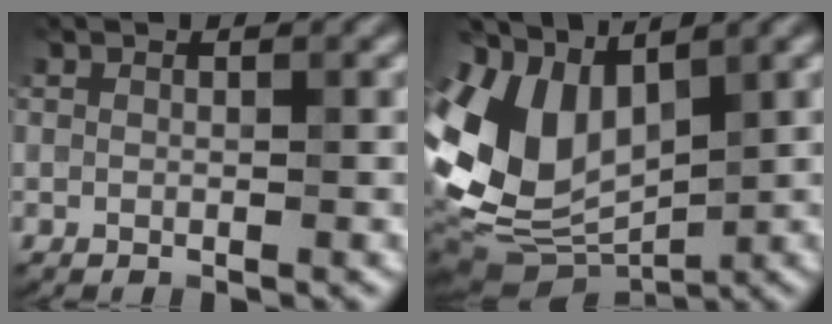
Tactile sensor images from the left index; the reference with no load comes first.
{"total": 8.6, "force": [0.9, 6.1, 6.0], "torque": [-0.126, -0.014, 0.015]}